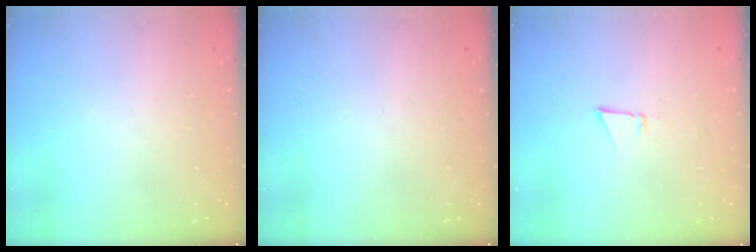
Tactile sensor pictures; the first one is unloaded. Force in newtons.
{"total": 0.0}
{"total": 3.0, "press": 2.9, "slide": 0.8}